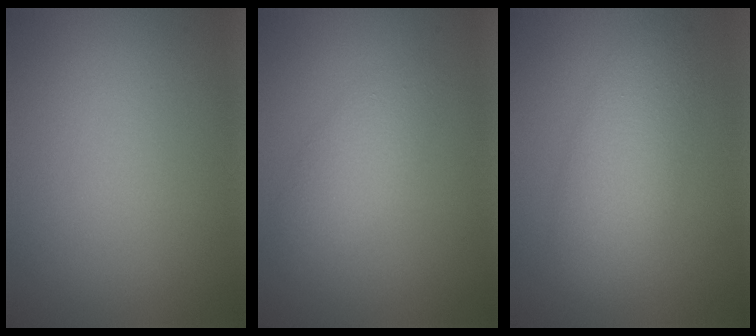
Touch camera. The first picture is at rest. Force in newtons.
{"total": 2.2, "press": 2.2, "slide": 0.0}
{"total": 4.5, "press": 4.5, "slide": 0.2}